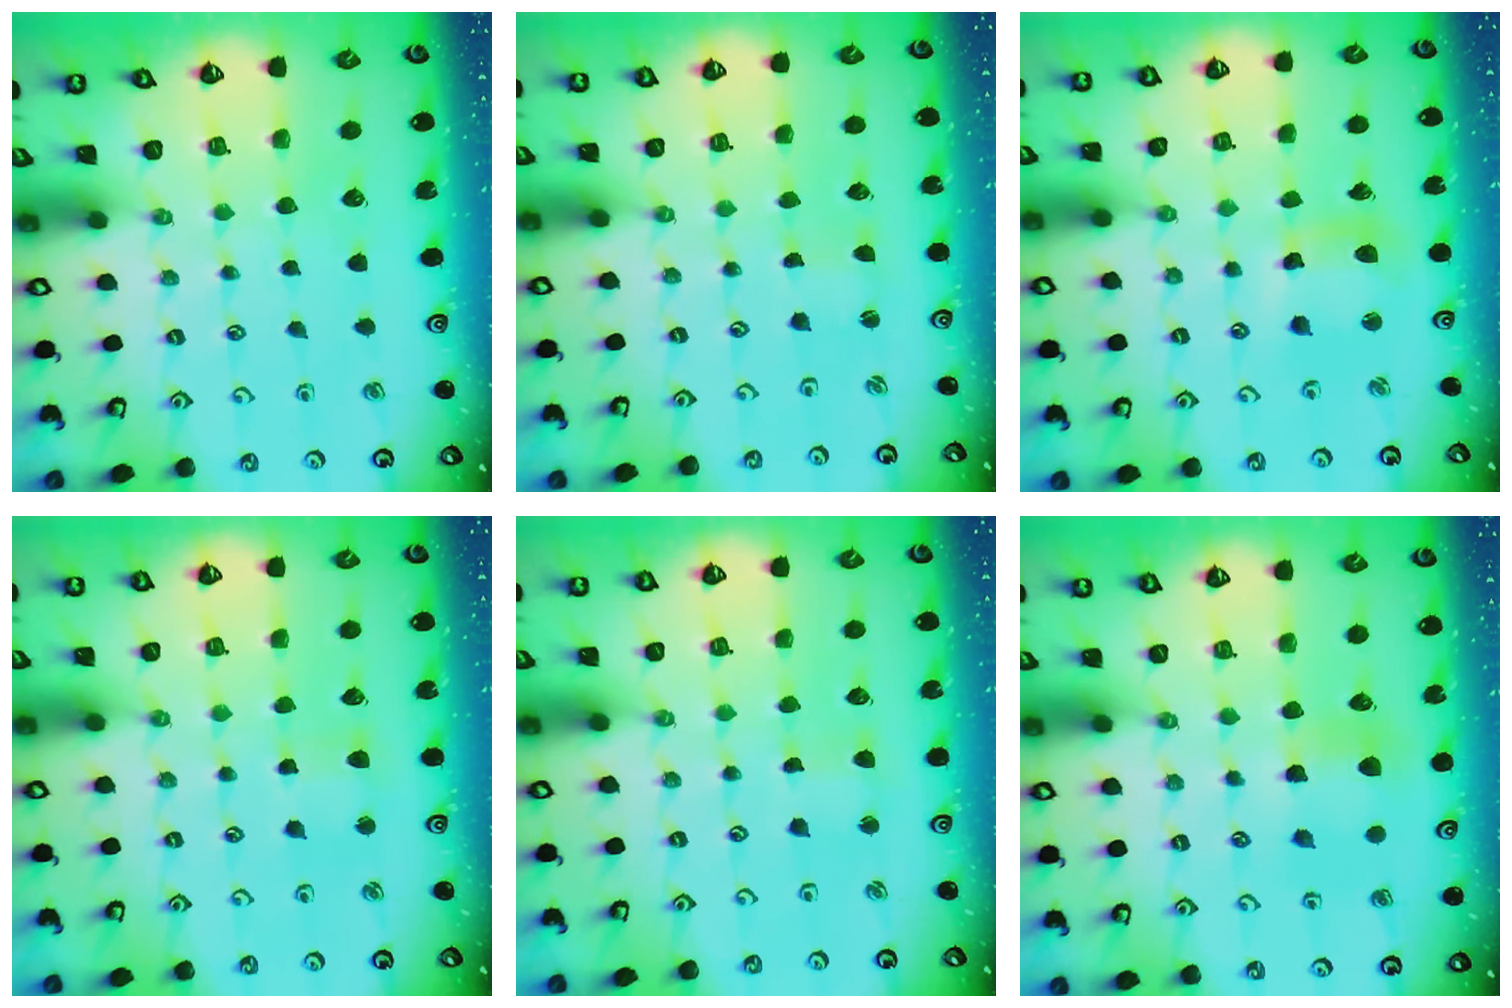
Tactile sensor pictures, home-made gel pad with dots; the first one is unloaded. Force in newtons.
{"total": 0.0}
{"total": 9.6, "press": 9.5, "slide": 1.2}
{"total": 3.2, "press": 3.1, "slide": 0.7}
{"total": 2.2, "press": 2.2, "slide": 0.3}
{"total": 5.8, "press": 5.8, "slide": 0.2}